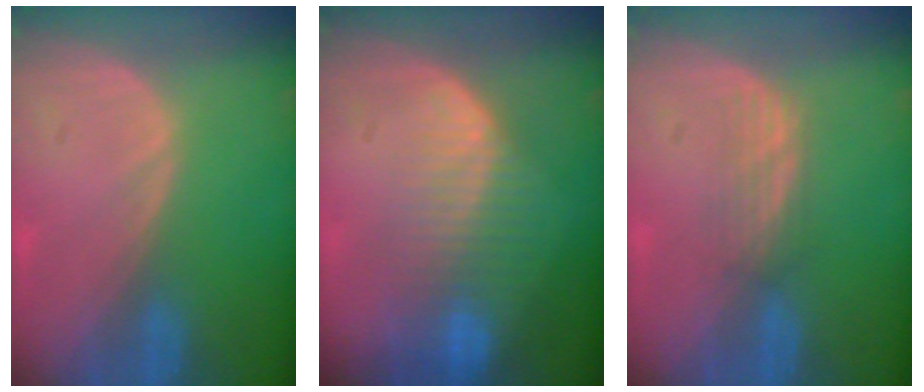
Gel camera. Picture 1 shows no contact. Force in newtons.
{"total": 8.4, "press": 7.1, "slide": 4.4}
{"total": 2.9, "press": 2.6, "slide": 1.2}